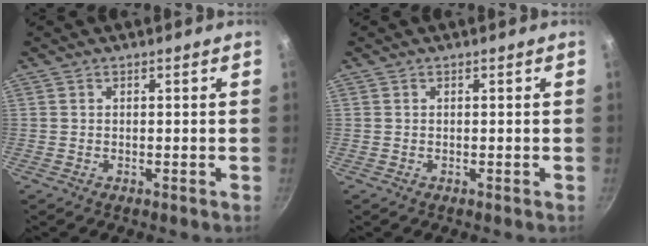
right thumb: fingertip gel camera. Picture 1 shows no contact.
{"total": 0.0}